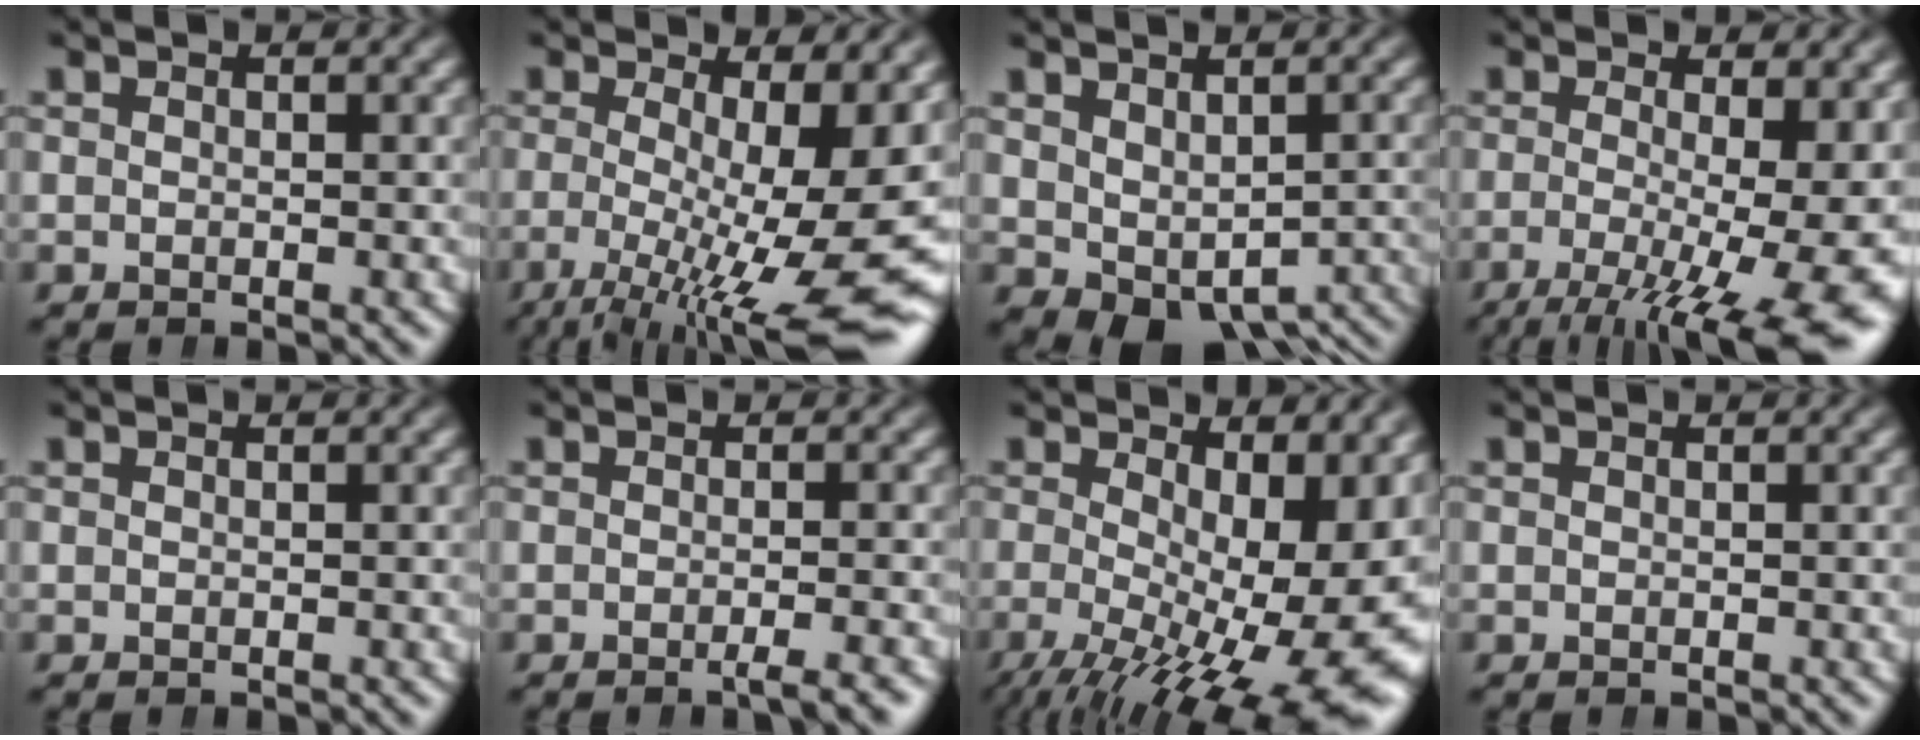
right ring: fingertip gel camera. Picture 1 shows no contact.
{"total": 11.2, "force": [-3.1, 3.9, 10.0], "torque": [-0.140, -0.043, -0.025]}
{"total": 5.7, "force": [-3.5, 2.9, 3.4], "torque": [-0.063, -0.045, -0.022]}
{"total": 9.6, "force": [-3.6, 3.7, 8.1], "torque": [-0.124, -0.048, -0.034]}
{"total": 0.0}
{"total": 2.1, "force": [-1.5, 0.0, 1.5], "torque": [-0.019, 0.004, -0.028]}
{"total": 12.5, "force": [-3.8, 5.8, 10.4], "torque": [-0.141, -0.054, -0.029]}
{"total": 0.0}